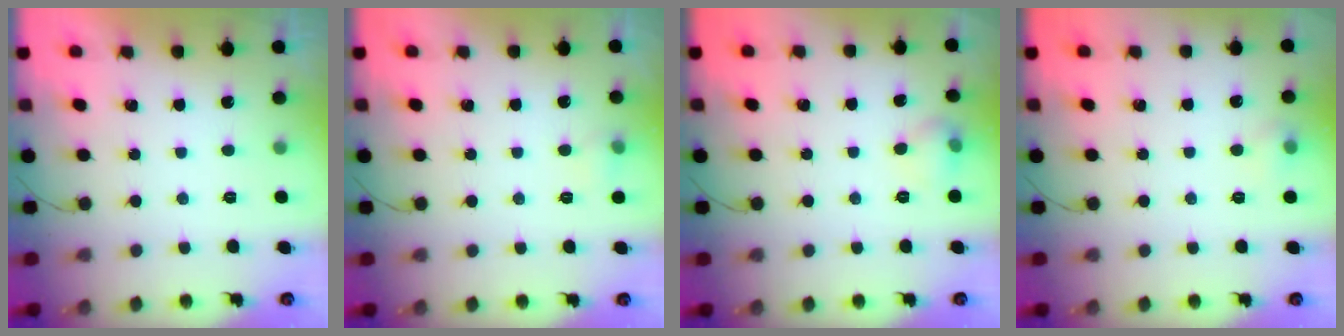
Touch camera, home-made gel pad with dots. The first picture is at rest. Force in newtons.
{"total": 3.8, "press": 3.7, "slide": 0.9}
{"total": 6.0, "press": 5.8, "slide": 1.8}
{"total": 4.8, "press": 4.6, "slide": 1.3}